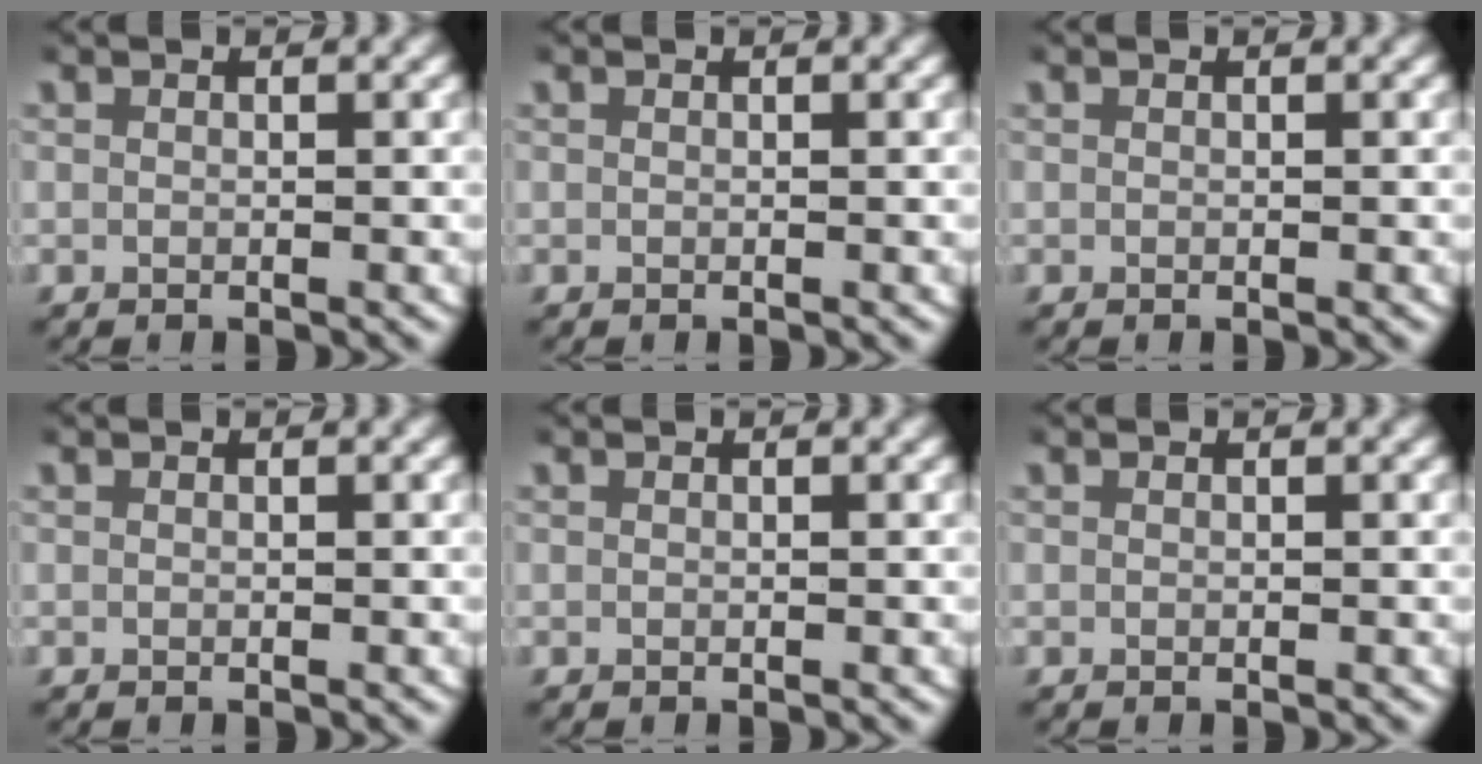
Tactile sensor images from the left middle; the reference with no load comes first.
{"total": 0.0}
{"total": 0.0}
{"total": 0.0}
{"total": 0.0}
{"total": 0.0}